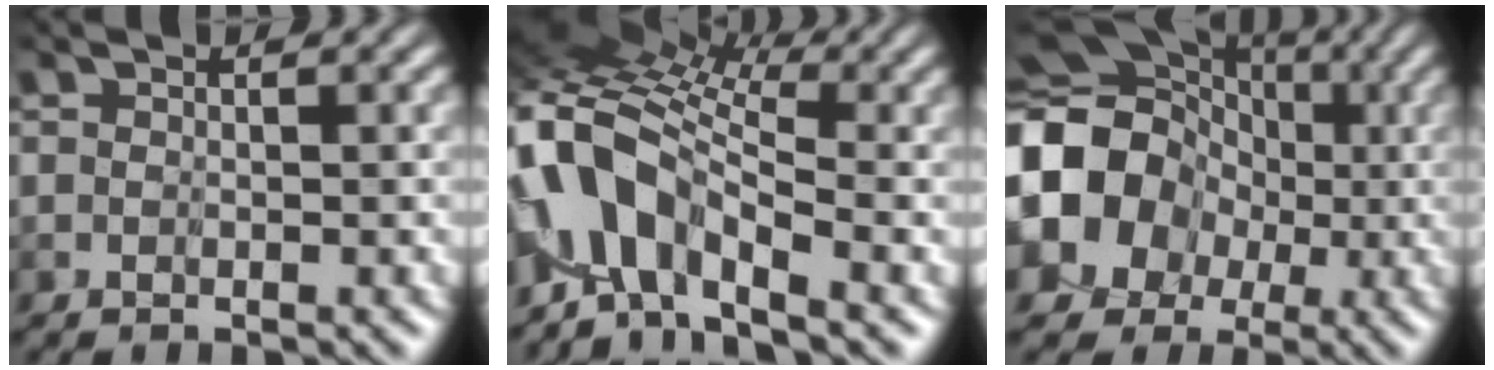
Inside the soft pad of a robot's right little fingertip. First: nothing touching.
{"total": 7.5, "force": [-2.6, 3.5, 6.1], "torque": [-0.130, 0.009, -0.070]}
{"total": 11.0, "force": [-1.4, 10.0, 4.4], "torque": [-0.111, -0.017, -0.057]}